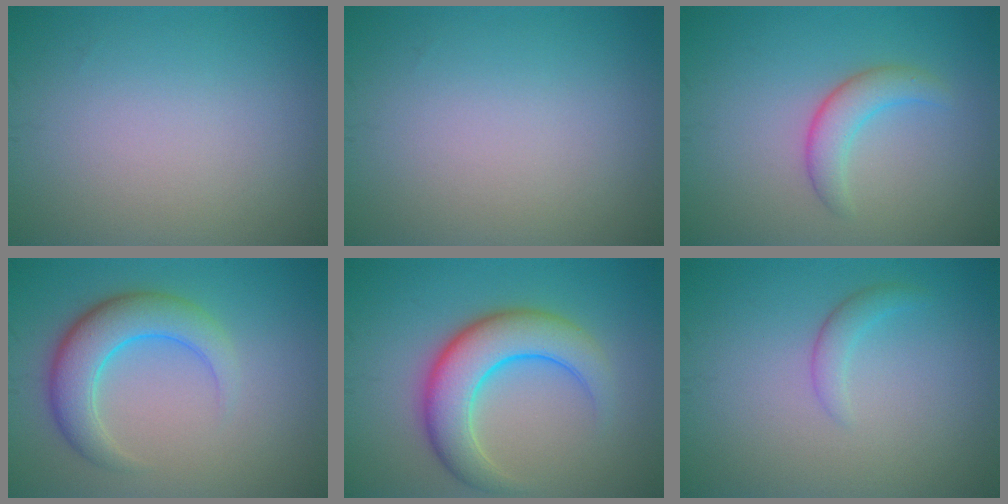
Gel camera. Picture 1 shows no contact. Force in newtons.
{"total": 0.0}
{"total": 2.7, "press": 2.7, "slide": 0.1}
{"total": 5.3, "press": 5.3, "slide": 0.2}
{"total": 6.9, "press": 6.9, "slide": 0.2}
{"total": 1.5, "press": 1.5, "slide": 0.1}